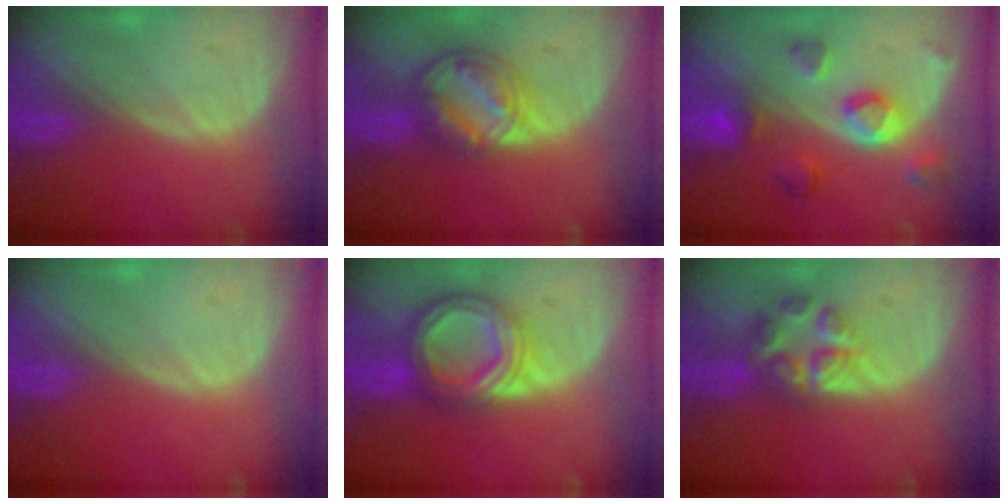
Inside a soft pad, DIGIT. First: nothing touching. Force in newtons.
{"total": 8.1, "press": 7.0, "slide": 4.2}
{"total": 7.8, "press": 7.0, "slide": 3.5}
{"total": 0.0}
{"total": 8.4, "press": 8.4, "slide": 0.5}
{"total": 7.0, "press": 5.9, "slide": 3.8}